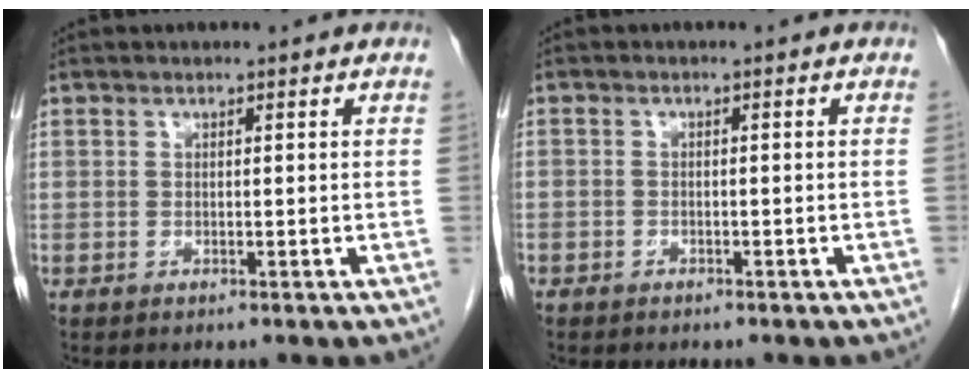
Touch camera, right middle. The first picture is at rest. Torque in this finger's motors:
{"motor_torque": [1.09, -1.05, -0.05, -0.21]}